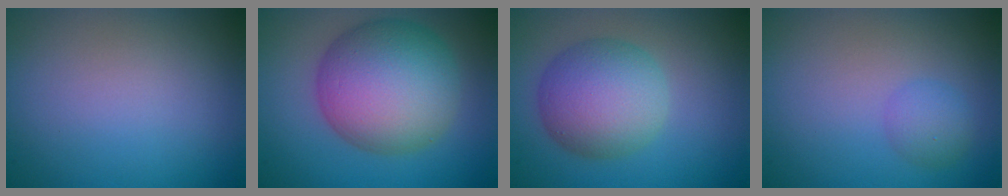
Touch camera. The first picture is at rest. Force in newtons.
{"total": 11.3, "press": 11.2, "slide": 0.4}
{"total": 6.7, "press": 6.7, "slide": 0.2}
{"total": 1.9, "press": 1.9, "slide": 0.1}